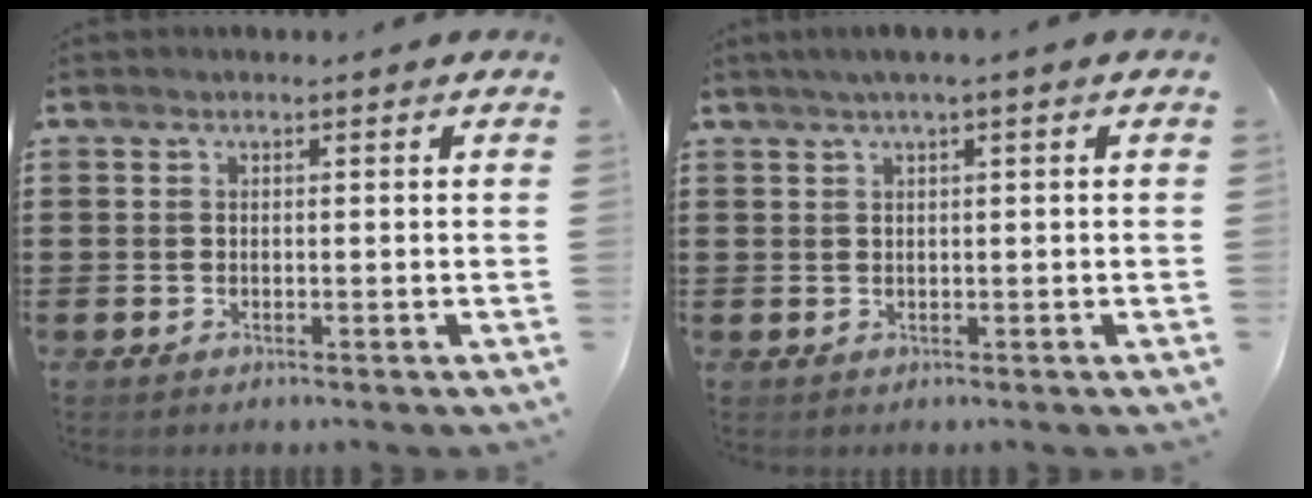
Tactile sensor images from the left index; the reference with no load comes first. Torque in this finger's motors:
{"motor_torque": [0.69, 0.72, 0.43, 0.04]}